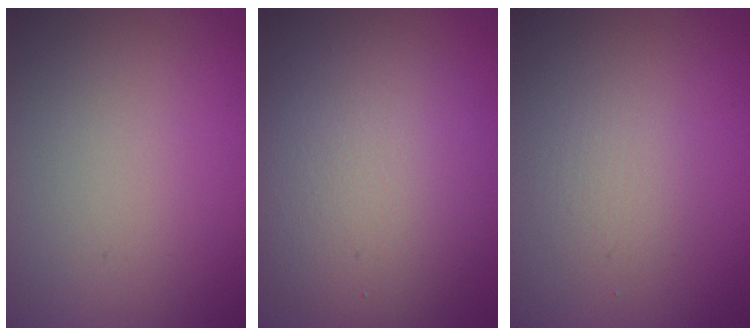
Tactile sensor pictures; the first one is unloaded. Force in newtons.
{"total": 7.5, "press": 7.5, "slide": 0.4}
{"total": 1.5, "press": 1.5, "slide": 0.1}